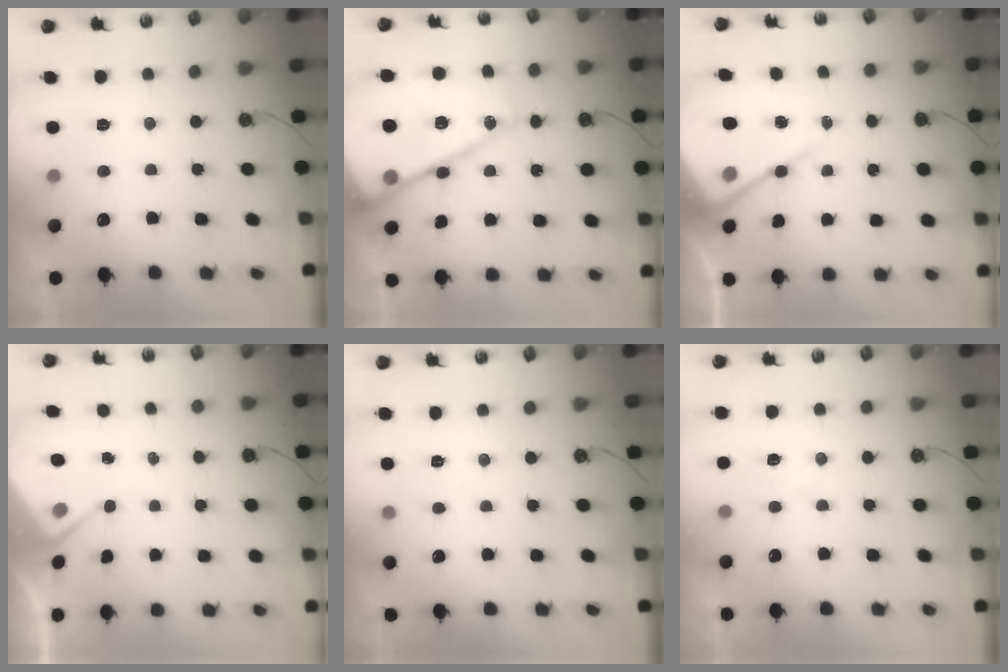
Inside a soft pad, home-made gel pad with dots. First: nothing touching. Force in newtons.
{"total": 26.1, "press": 26.0, "slide": 2.9}
{"total": 12.2, "press": 12.1, "slide": 1.3}
{"total": 3.9, "press": 3.9, "slide": 0.5}
{"total": 2.9, "press": 2.8, "slide": 0.7}
{"total": 5.5, "press": 5.5, "slide": 0.7}